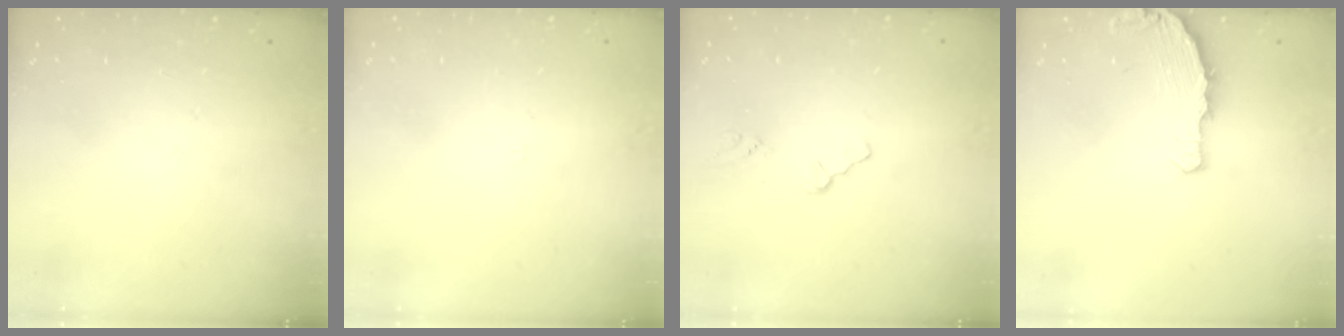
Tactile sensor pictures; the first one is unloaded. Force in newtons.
{"total": 1.8, "press": 1.7, "slide": 0.3}
{"total": 0.0}
{"total": 4.5, "press": 4.5, "slide": 0.1}